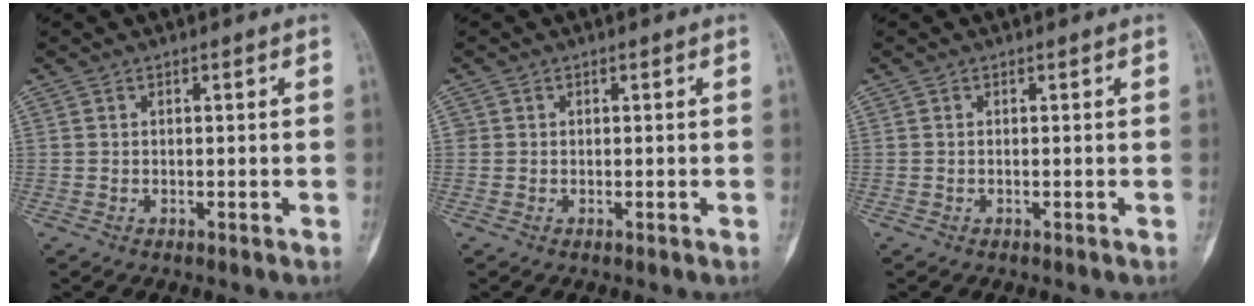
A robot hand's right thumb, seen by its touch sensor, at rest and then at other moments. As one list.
[{"total": 0.7, "force": [0.0, 0.7, 0.1], "torque": [0.004, 0.003, 0.000]}, {"total": 0.0}]